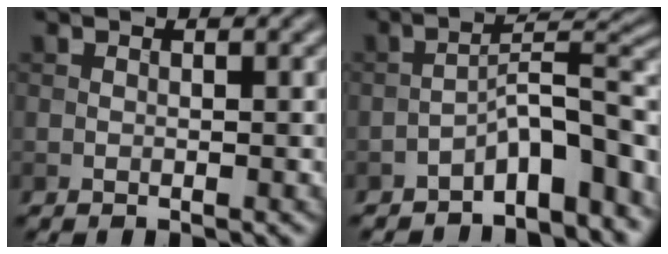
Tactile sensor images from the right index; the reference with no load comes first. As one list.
[{"total": 7.7, "force": [-4.9, 2.5, 5.4], "torque": [-0.062, 0.018, -0.085]}]